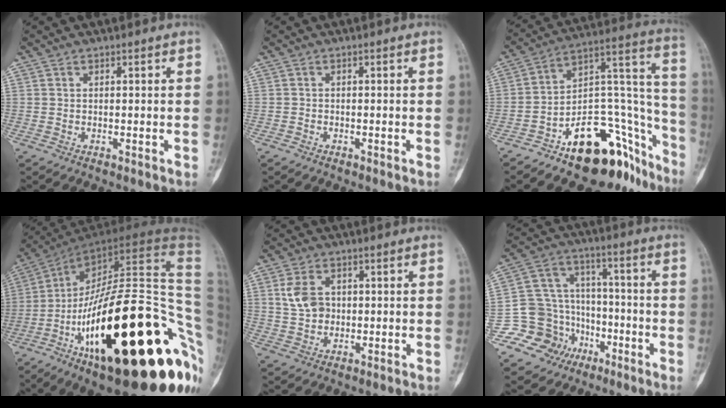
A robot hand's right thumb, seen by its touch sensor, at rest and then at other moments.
{"total": 0.5, "force": [-0.4, 0.4, -0.2], "torque": [-0.001, 0.002, -0.011]}
{"total": 25.0, "force": [-15.7, 11.8, 15.5], "torque": [-0.108, 0.142, -0.232]}
{"total": 45.9, "force": [-12.9, 15.5, 41.2], "torque": [-0.524, 0.079, -0.196]}
{"total": 5.9, "force": [1.1, 4.5, 3.7], "torque": [-0.061, 0.001, 0.024]}
{"total": 15.2, "force": [-6.9, 13.0, 4.0], "torque": [-0.041, 0.091, -0.111]}